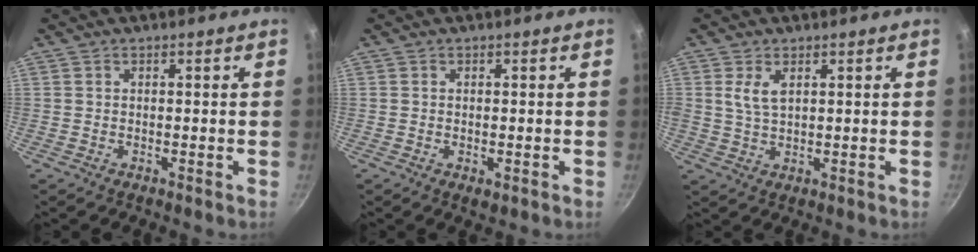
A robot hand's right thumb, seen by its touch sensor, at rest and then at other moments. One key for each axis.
{"total": 1.6, "fx": -0.3, "fy": 0.8, "fz": 1.3, "tx": -0.018, "ty": -0.005, "tz": -0.004}
{"total": 4.0, "fx": 1.5, "fy": 2.0, "fz": 3.1, "tx": -0.060, "ty": -0.009, "tz": 0.030}